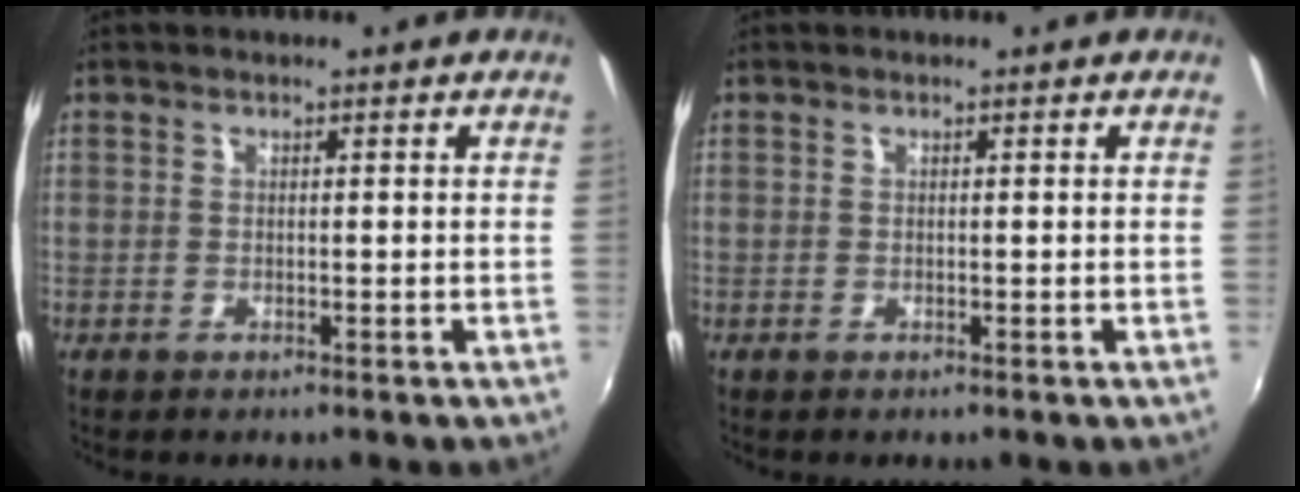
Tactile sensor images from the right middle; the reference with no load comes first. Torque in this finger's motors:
{"motor_torque": [0.00, 0.00, 0.00, 0.00]}